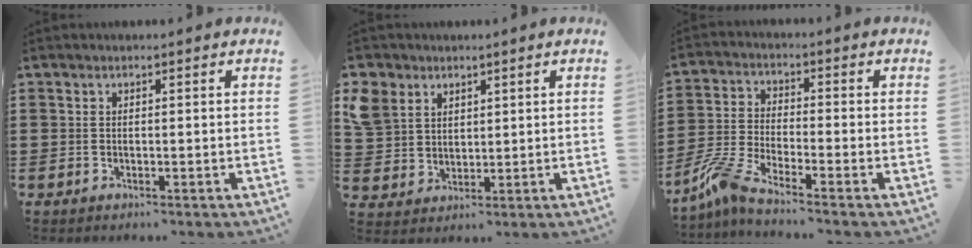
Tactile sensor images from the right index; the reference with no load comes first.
{"total": 5.6, "force": [3.1, 4.5, 1.2], "torque": [-0.052, 0.014, 0.060]}
{"total": 5.8, "force": [-4.8, 0.4, 3.2], "torque": [-0.095, -0.019, -0.100]}